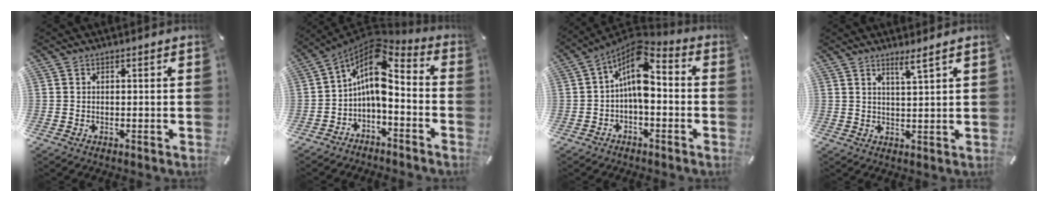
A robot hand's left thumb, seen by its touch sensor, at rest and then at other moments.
{"total": 11.4, "force": [0.4, 6.5, 9.4], "torque": [-0.185, -0.023, 0.002]}
{"total": 11.2, "force": [0.6, 5.9, 9.5], "torque": [-0.182, -0.023, 0.006]}
{"total": 3.6, "force": [3.0, -0.5, 2.1], "torque": [-0.046, -0.014, 0.052]}